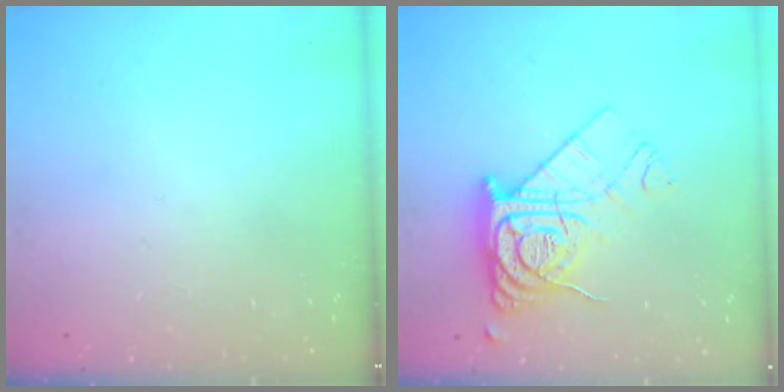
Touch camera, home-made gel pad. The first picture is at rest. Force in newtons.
{"total": 13.2, "press": 13.1, "slide": 1.4}